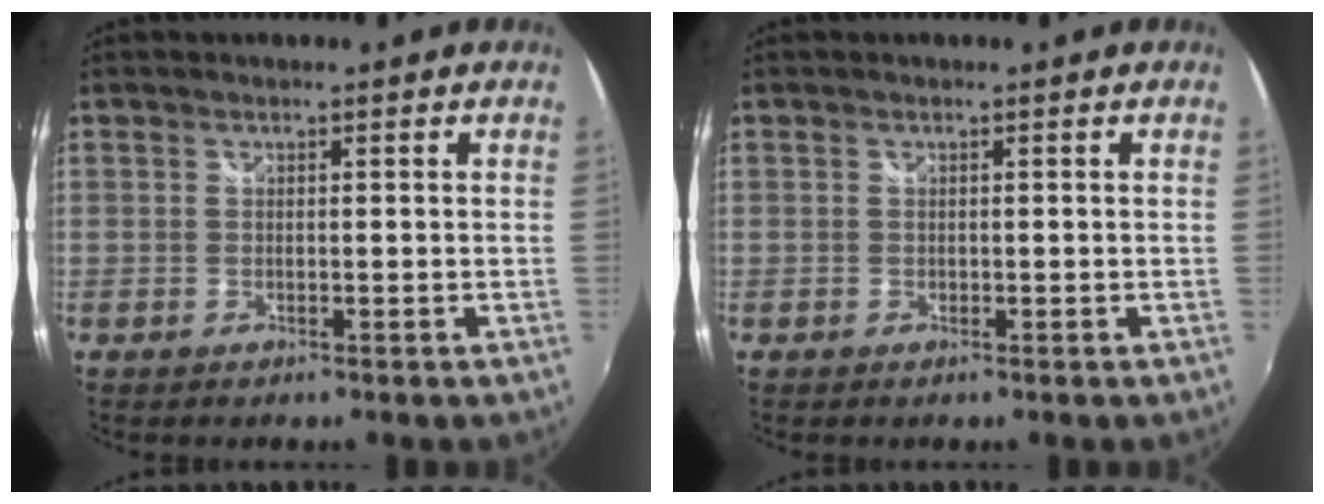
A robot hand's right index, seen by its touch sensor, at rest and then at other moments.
{"total": 0.0}